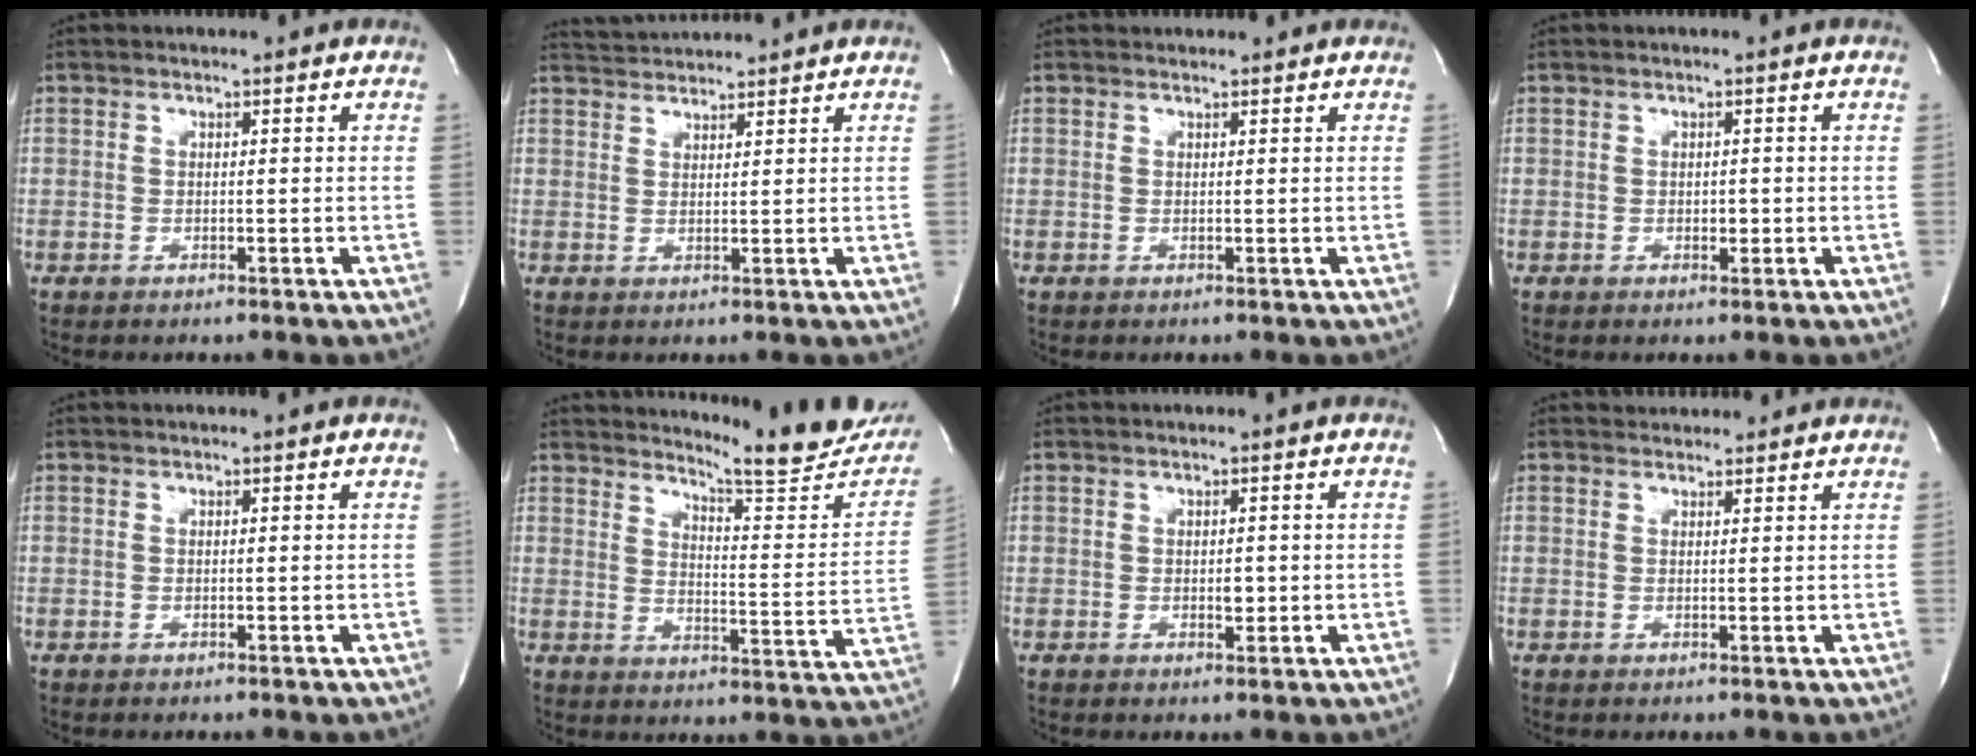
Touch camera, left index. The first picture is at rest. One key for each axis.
{"total": 4.3, "fx": 4.3, "fy": -0.1, "fz": 0.2, "tx": -0.012, "ty": 0.027, "tz": 0.077}
{"total": 1.6, "fx": 1.6, "fy": 0.3, "fz": 0.1, "tx": -0.011, "ty": 0.013, "tz": 0.021}
{"total": 0.9, "fx": -0.2, "fy": 0.6, "fz": 0.7, "tx": -0.009, "ty": 0.001, "tz": -0.001}
{"total": 0.0}
{"total": 15.8, "fx": 15.1, "fy": 0.7, "fz": 4.7, "tx": -0.066, "ty": -0.089, "tz": 0.180}
{"total": 1.4, "fx": -0.1, "fy": 0.8, "fz": 1.1, "tx": -0.015, "ty": 0.000, "tz": 0.000}
{"total": 2.8, "fx": 2.7, "fy": 0.7, "fz": 0.0, "tx": -0.006, "ty": 0.020, "tz": 0.038}